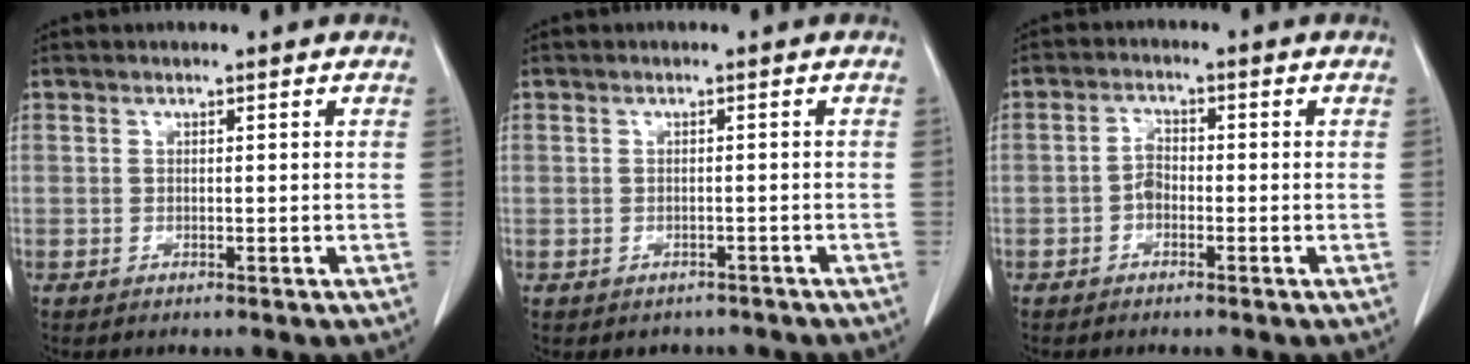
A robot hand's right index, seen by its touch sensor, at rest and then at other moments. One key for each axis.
{"total": 2.6, "fx": -1.9, "fy": 1.8, "fz": 0.1, "tx": -0.003, "ty": 0.009, "tz": -0.024}
{"total": 2.4, "fx": -0.9, "fy": 1.5, "fz": 1.7, "tx": -0.028, "ty": 0.007, "tz": -0.020}